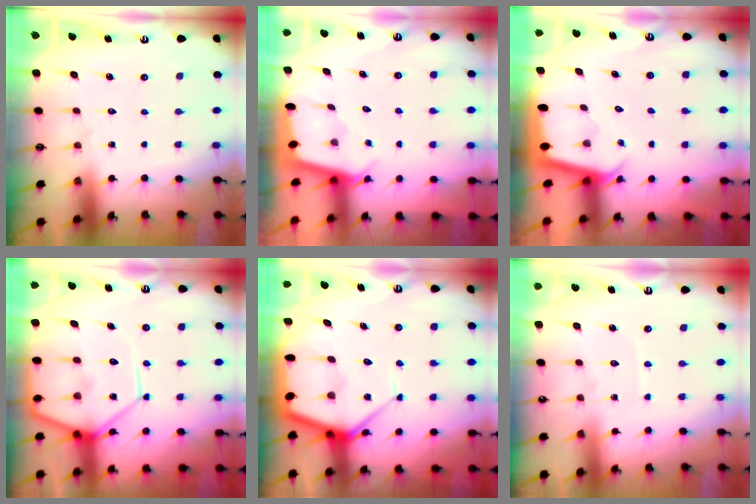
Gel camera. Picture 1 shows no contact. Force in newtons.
{"total": 1.8, "press": 1.8, "slide": 0.2}
{"total": 2.2, "press": 2.2, "slide": 0.1}
{"total": 15.1, "press": 15.0, "slide": 1.5}
{"total": 13.0, "press": 12.9, "slide": 0.9}
{"total": 3.0, "press": 2.9, "slide": 0.4}